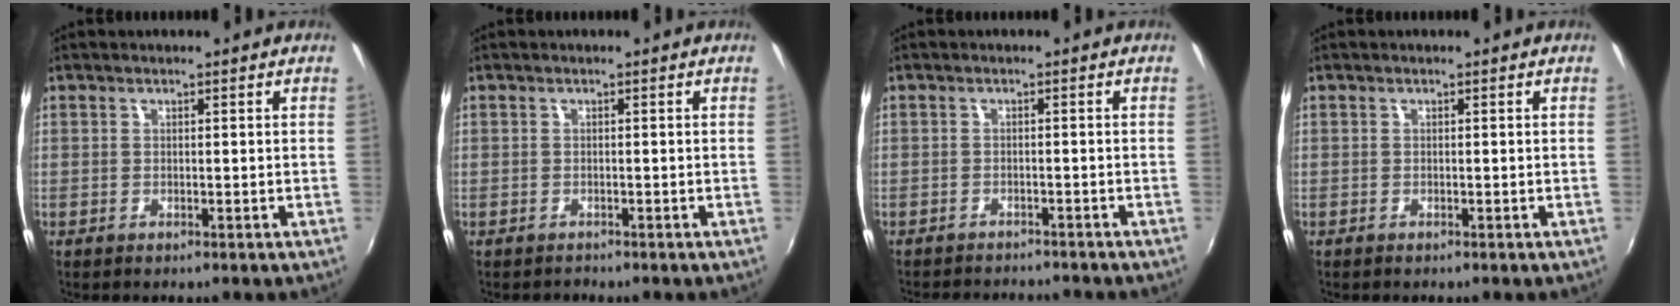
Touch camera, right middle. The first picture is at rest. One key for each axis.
{"total": 0.7, "fx": -0.7, "fy": 0.1, "fz": -0.2, "tx": 0.002, "ty": 0.002, "tz": -0.011}
{"total": 7.4, "fx": -6.9, "fy": 1.2, "fz": 2.2, "tx": -0.057, "ty": -0.012, "tz": -0.100}
{"total": 0.0}